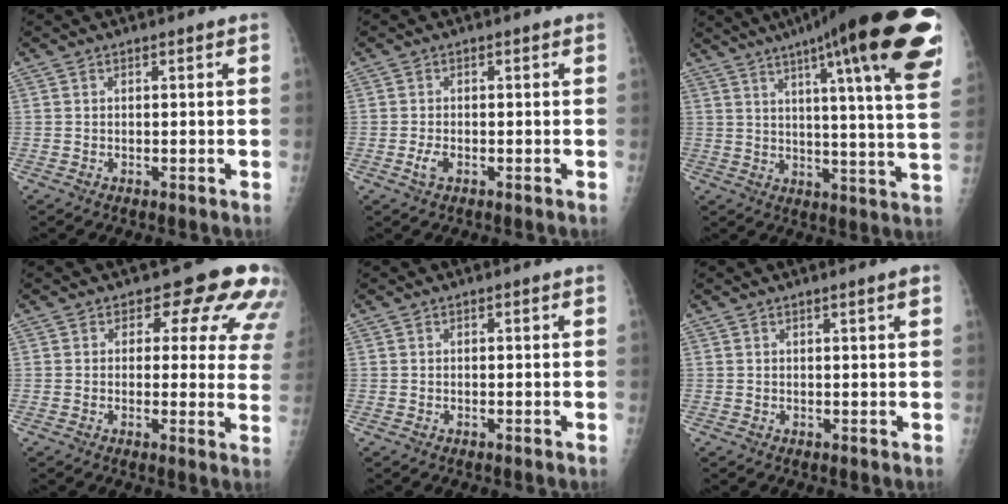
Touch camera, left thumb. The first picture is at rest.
{"total": 1.8, "force": [-0.7, 0.9, 1.4], "torque": [-0.034, 0.001, -0.014]}
{"total": 28.8, "force": [16.5, 4.3, 23.2], "torque": [-0.275, -0.033, 0.221]}
{"total": 11.9, "force": [7.7, 6.3, 6.5], "torque": [-0.020, -0.031, 0.061]}
{"total": 0.0}
{"total": 1.5, "force": [0.9, -0.2, 1.2], "torque": [-0.019, -0.004, 0.014]}